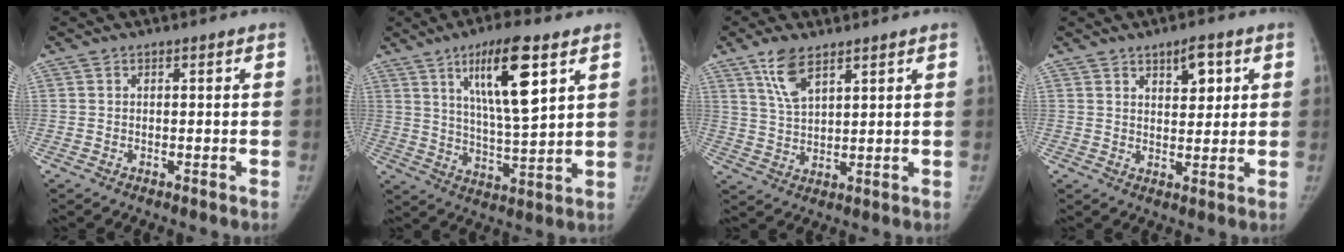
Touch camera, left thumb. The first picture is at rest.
{"total": 14.8, "force": [6.8, 3.3, 12.7], "torque": [-0.205, -0.038, 0.119]}
{"total": 6.9, "force": [4.4, 2.7, 4.5], "torque": [-0.080, -0.019, 0.088]}
{"total": 5.4, "force": [2.6, 2.8, 3.8], "torque": [-0.036, -0.014, 0.039]}